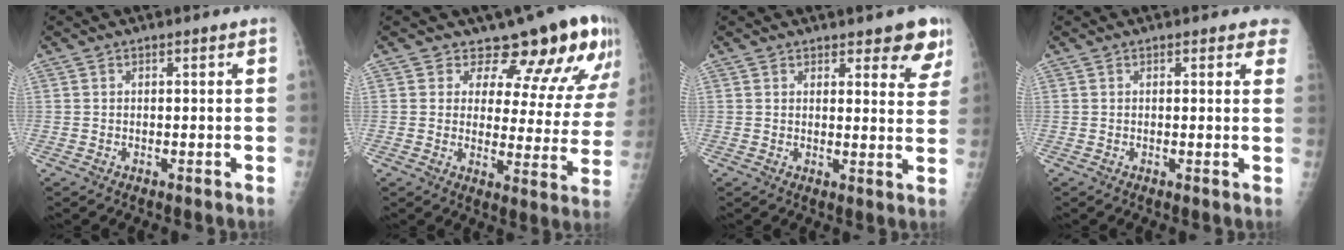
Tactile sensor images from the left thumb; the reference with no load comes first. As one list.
[{"total": 15.3, "force": [12.2, 6.7, 6.3], "torque": [-0.026, -0.081, 0.132]}, {"total": 6.6, "force": [5.0, 2.8, 3.2], "torque": [0.000, -0.032, 0.049]}, {"total": 2.9, "force": [2.4, 1.2, 1.2], "torque": [0.013, -0.007, 0.012]}]